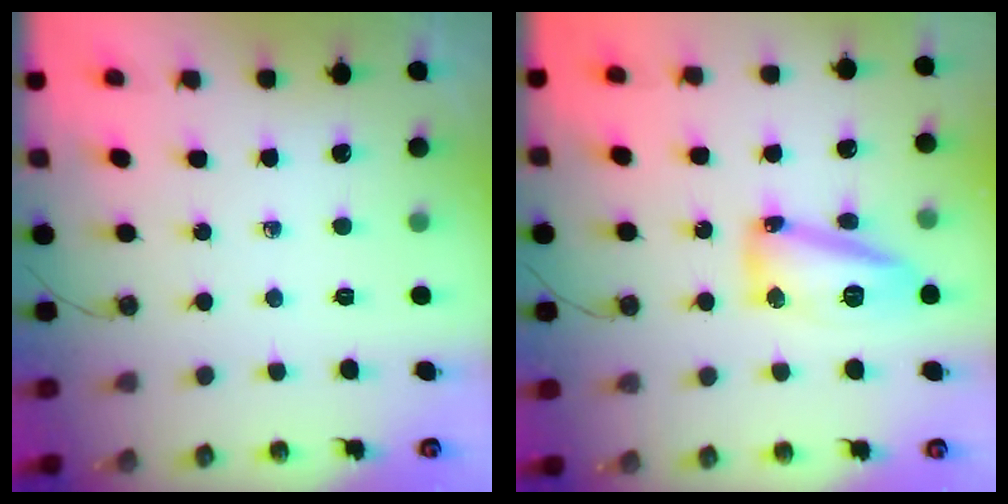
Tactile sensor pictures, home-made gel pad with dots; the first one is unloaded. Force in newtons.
{"total": 14.4, "press": 14.4, "slide": 0.8}